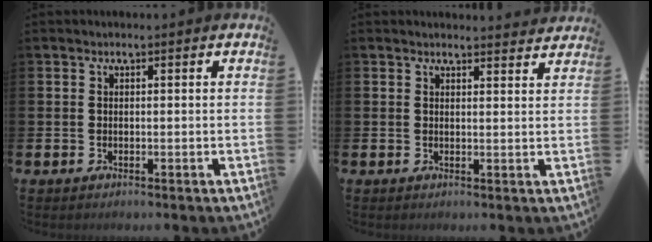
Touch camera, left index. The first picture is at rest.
{"total": 2.2, "force": [2.2, 0.2, -0.1], "torque": [0.011, -0.017, 0.036]}